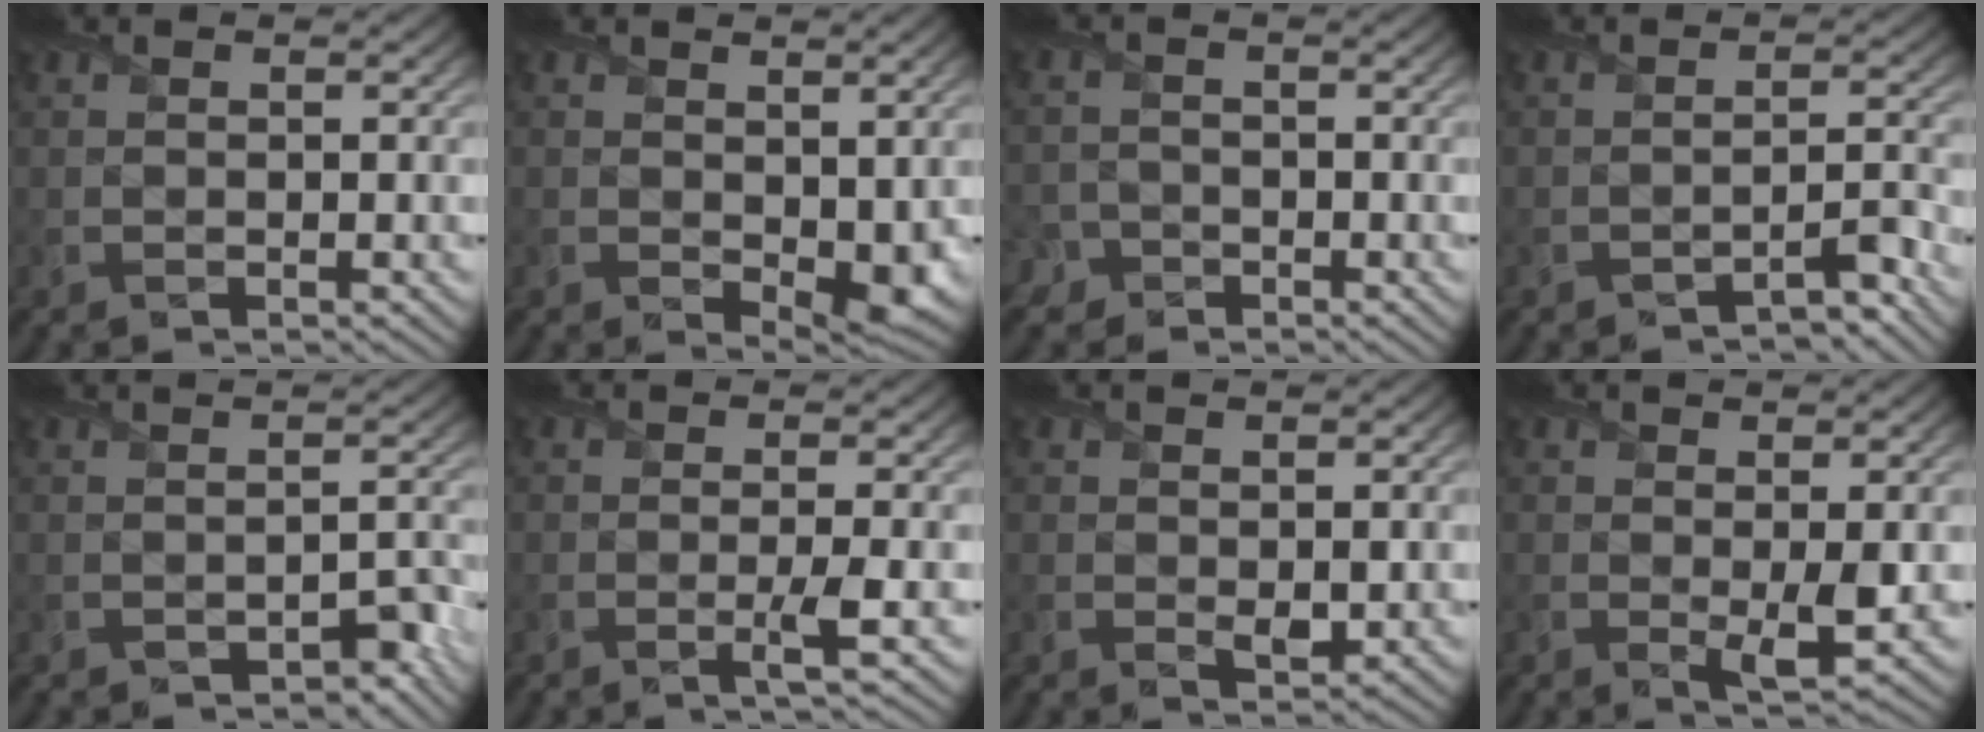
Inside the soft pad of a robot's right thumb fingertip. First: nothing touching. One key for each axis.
{"total": 4.3, "fx": 0.2, "fy": 2.6, "fz": 3.4, "tx": -0.052, "ty": -0.018, "tz": 0.011}
{"total": 2.6, "fx": -1.8, "fy": 1.8, "fz": 0.5, "tx": -0.011, "ty": -0.003, "tz": -0.041}
{"total": 2.9, "fx": -2.5, "fy": 0.4, "fz": 1.4, "tx": -0.019, "ty": 0.010, "tz": -0.040}
{"total": 1.9, "fx": -0.9, "fy": 0.8, "fz": 1.4, "tx": -0.023, "ty": -0.004, "tz": -0.003}
{"total": 2.2, "fx": -0.5, "fy": 0.0, "fz": 2.1, "tx": -0.041, "ty": 0.000, "tz": -0.015}
{"total": 1.9, "fx": 0.3, "fy": 1.1, "fz": 1.5, "tx": -0.028, "ty": -0.010, "tz": 0.010}
{"total": 2.6, "fx": 0.4, "fy": 0.5, "fz": 2.5, "tx": -0.048, "ty": -0.012, "tz": 0.010}